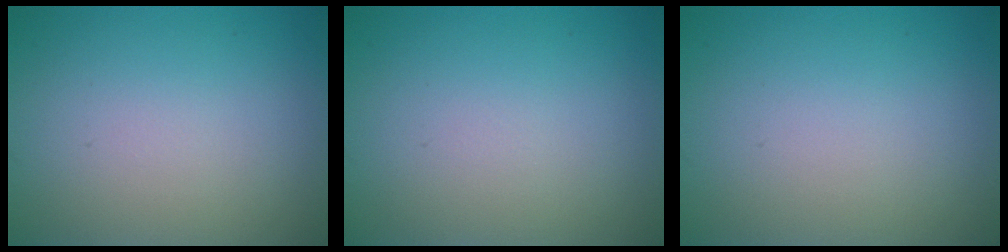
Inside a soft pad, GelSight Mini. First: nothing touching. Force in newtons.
{"total": 0.0}
{"total": 0.0}